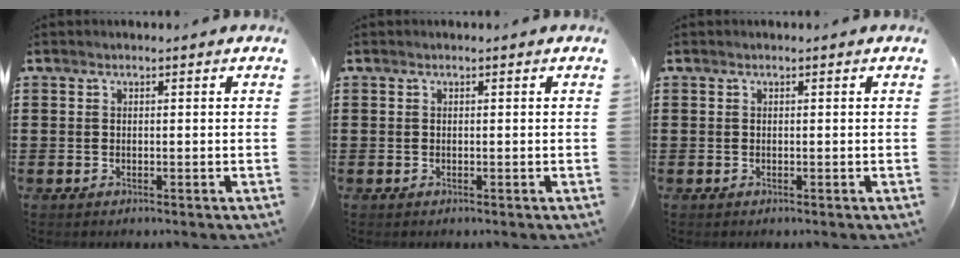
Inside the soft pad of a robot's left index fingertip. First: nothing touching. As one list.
[{"total": 0.0}, {"total": 0.0}]